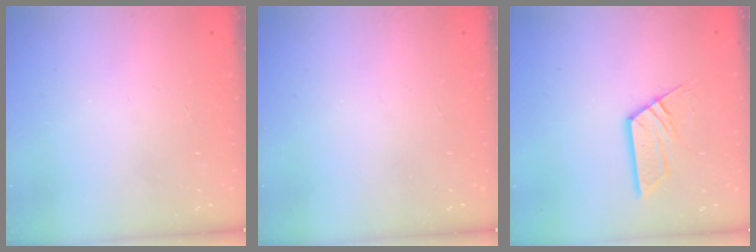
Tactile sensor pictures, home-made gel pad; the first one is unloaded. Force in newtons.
{"total": 0.0}
{"total": 10.2, "press": 10.1, "slide": 0.9}